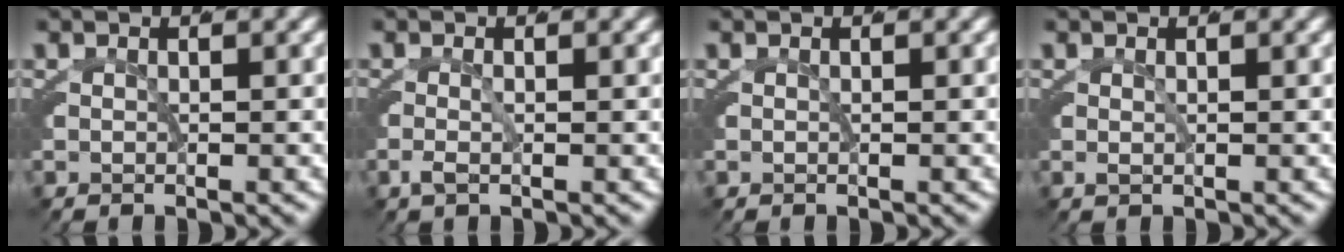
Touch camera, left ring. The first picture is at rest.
{"total": 1.2, "force": [-0.9, 0.4, 0.6], "torque": [-0.021, -0.013, -0.010]}
{"total": 0.0}
{"total": 0.0}